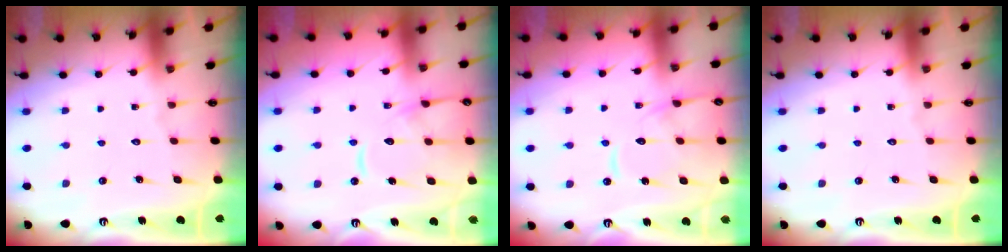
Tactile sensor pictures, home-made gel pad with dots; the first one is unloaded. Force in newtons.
{"total": 13.3, "press": 13.2, "slide": 1.3}
{"total": 12.8, "press": 12.8, "slide": 1.2}
{"total": 0.0}